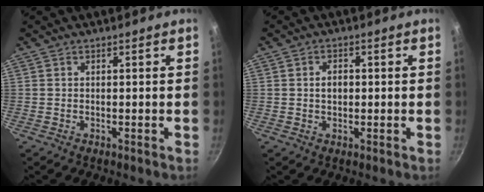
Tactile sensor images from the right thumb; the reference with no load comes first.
{"total": 2.8, "force": [0.2, 2.0, 2.0], "torque": [-0.023, 0.007, 0.002]}